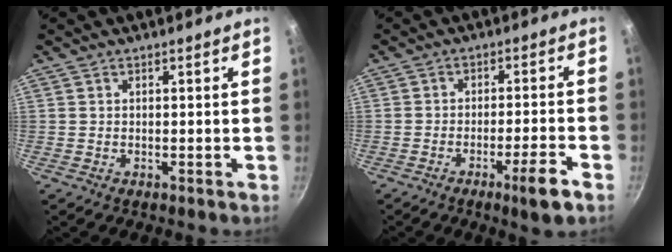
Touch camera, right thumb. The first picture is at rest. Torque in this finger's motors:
{"motor_torque": [4.17, 0.83, 1.63, -1.14, 0.71]}